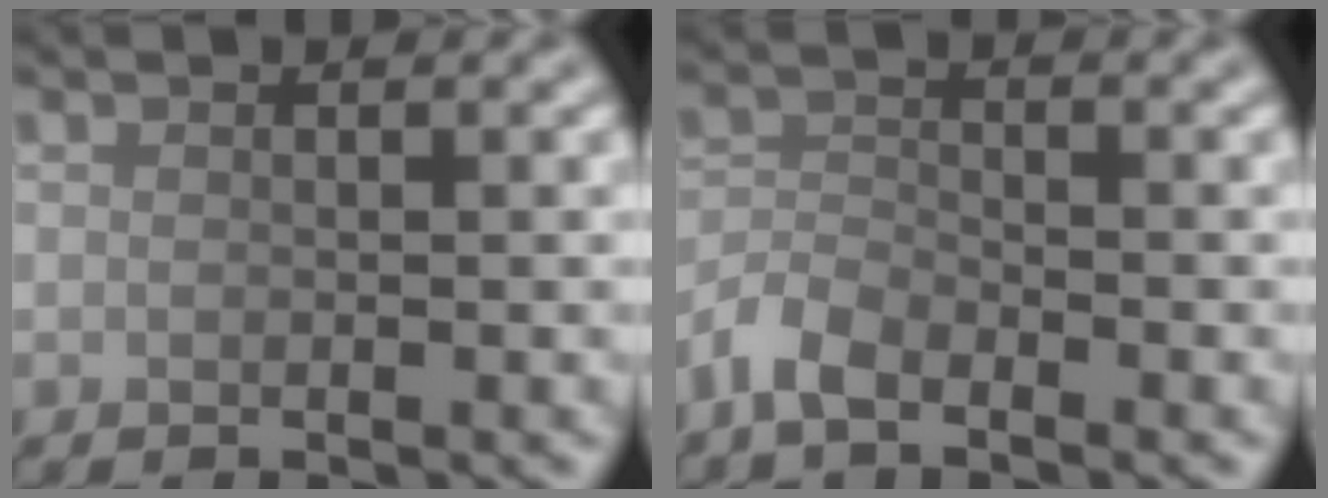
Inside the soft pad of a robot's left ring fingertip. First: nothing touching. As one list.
[{"total": 2.7, "force": [-2.2, 1.0, 1.3], "torque": [-0.026, 0.002, -0.055]}]